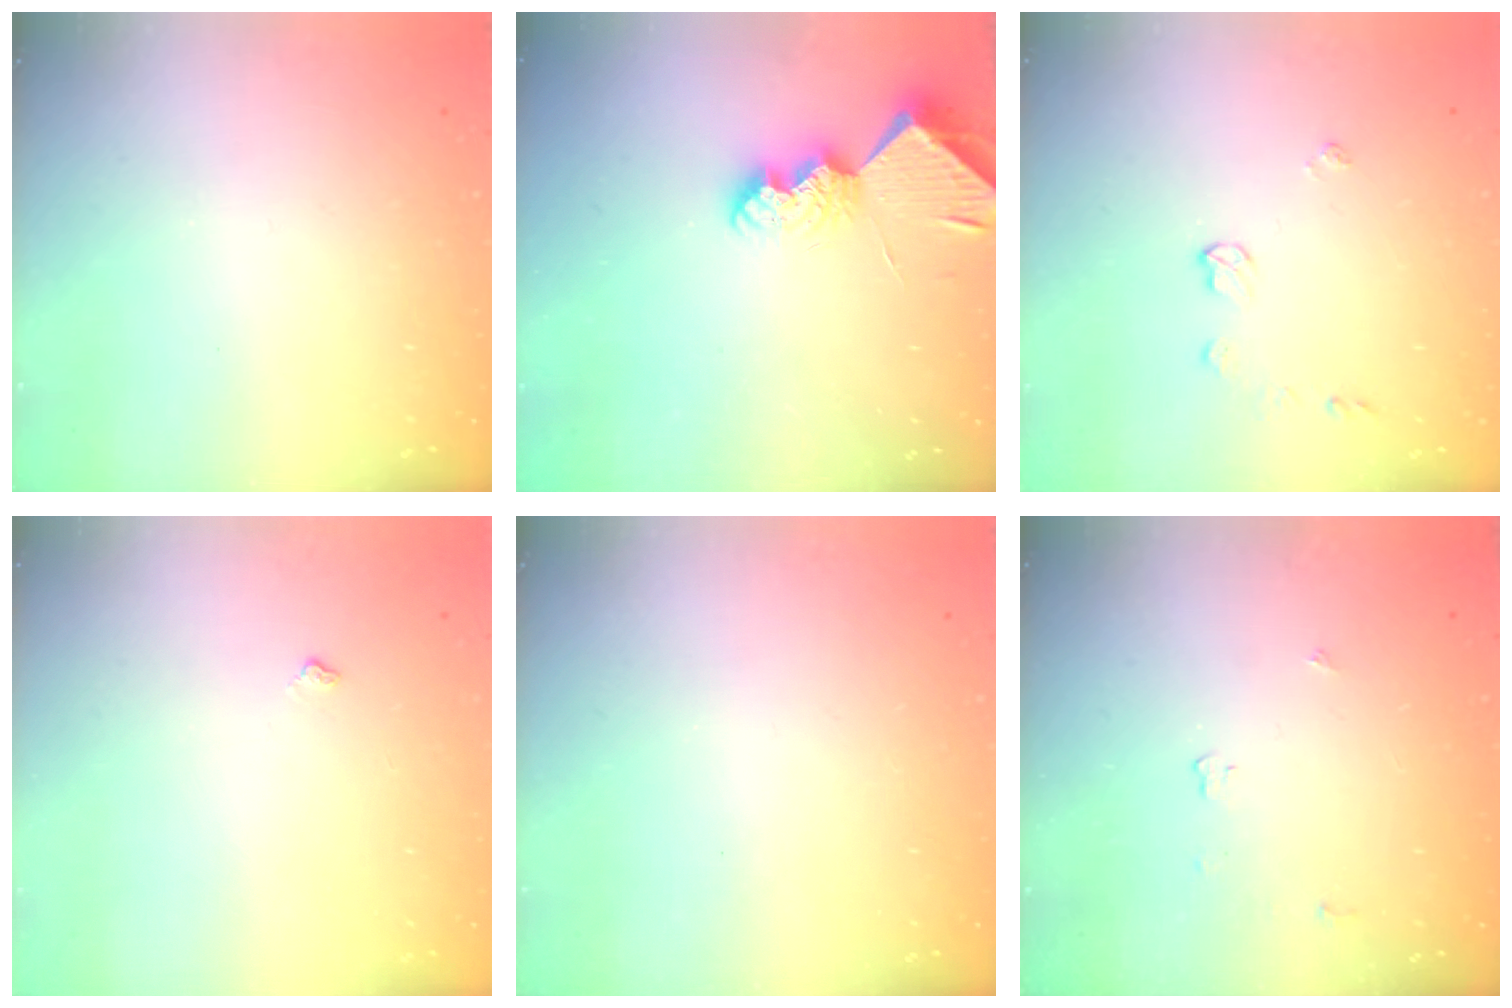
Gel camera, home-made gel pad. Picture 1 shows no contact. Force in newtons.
{"total": 9.1, "press": 9.0, "slide": 0.9}
{"total": 5.9, "press": 5.9, "slide": 0.4}
{"total": 4.2, "press": 4.2, "slide": 0.5}
{"total": 0.0}
{"total": 3.6, "press": 3.6, "slide": 0.6}